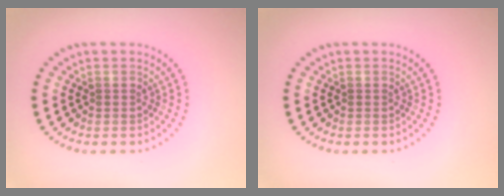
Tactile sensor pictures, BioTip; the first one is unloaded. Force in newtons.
{"total": 0.0}